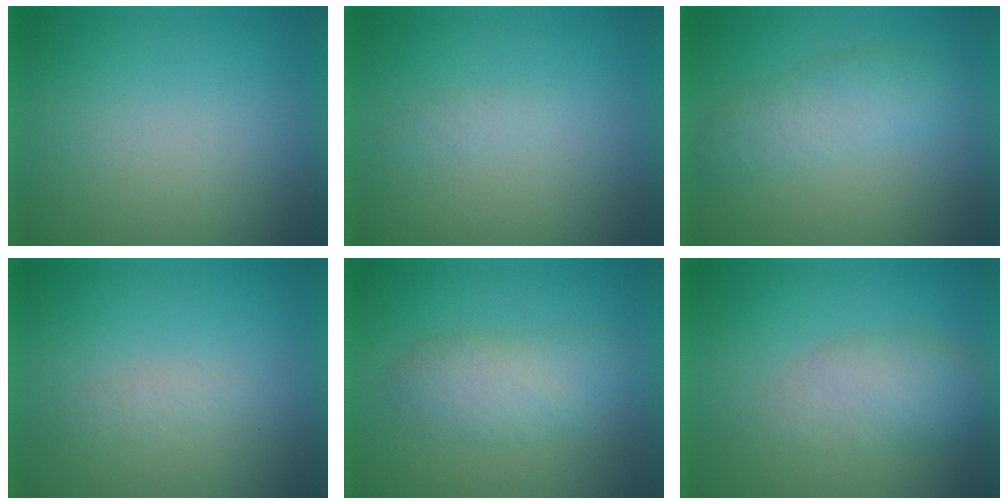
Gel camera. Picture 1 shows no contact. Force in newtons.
{"total": 1.2}
{"total": 3.6}
{"total": 1.3}
{"total": 4.2}
{"total": 4.4}